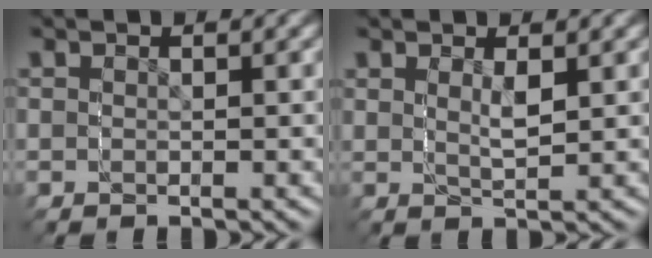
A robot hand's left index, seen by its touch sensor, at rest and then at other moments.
{"total": 1.7, "force": [1.6, -0.2, 0.3], "torque": [-0.013, 0.006, 0.021]}